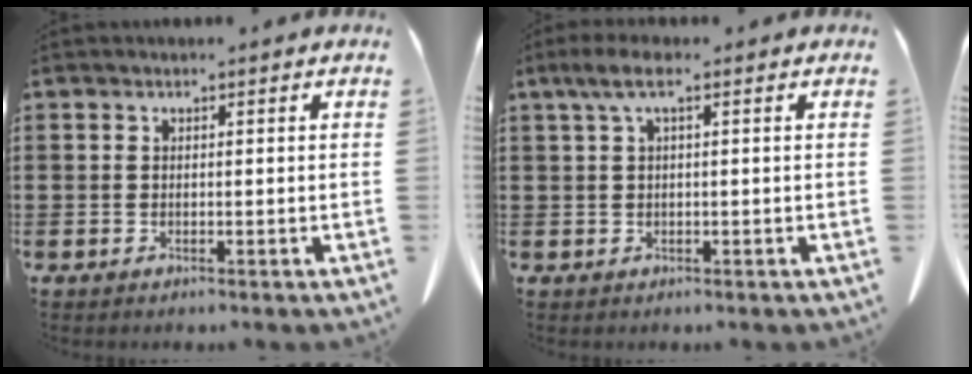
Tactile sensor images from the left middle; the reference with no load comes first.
{"total": 3.4, "force": [0.9, 0.7, 3.2], "torque": [-0.071, 0.000, 0.013]}